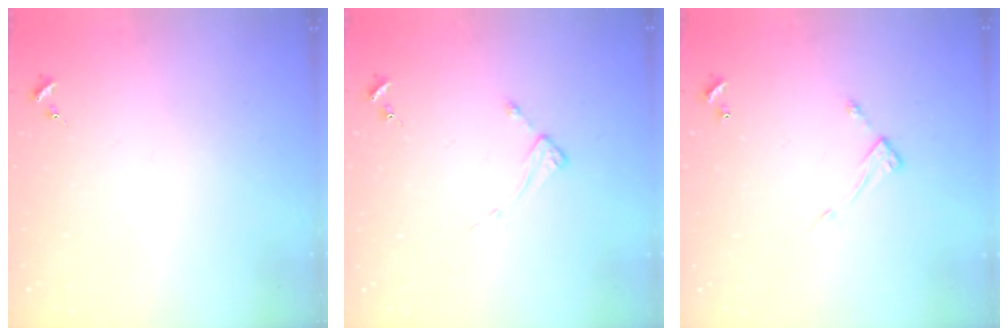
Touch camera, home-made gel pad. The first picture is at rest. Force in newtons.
{"total": 2.6, "press": 2.6, "slide": 0.2}
{"total": 5.1, "press": 5.1, "slide": 0.4}